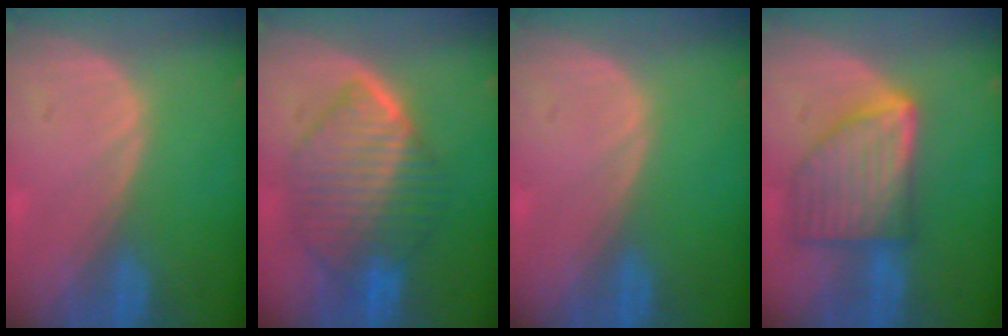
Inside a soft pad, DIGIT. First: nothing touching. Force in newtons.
{"total": 10.0, "press": 9.9, "slide": 0.8}
{"total": 0.0}
{"total": 9.0, "press": 9.0, "slide": 0.6}